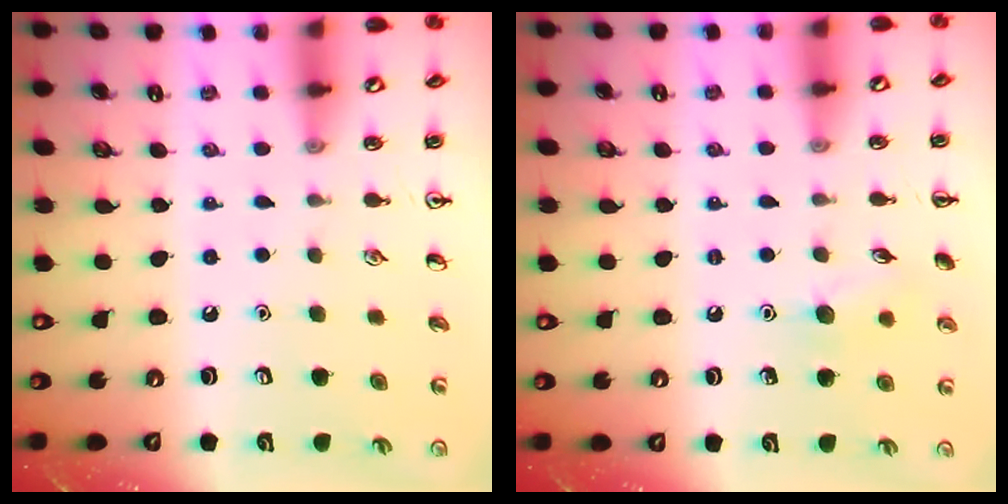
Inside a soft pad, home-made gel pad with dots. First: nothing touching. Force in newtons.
{"total": 8.1, "press": 7.9, "slide": 1.8}